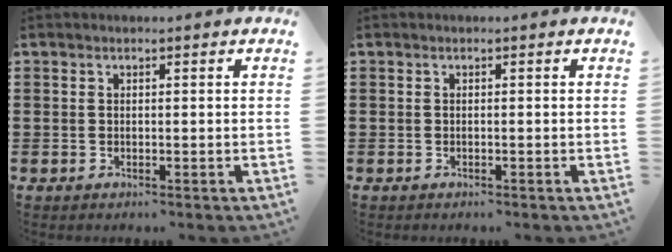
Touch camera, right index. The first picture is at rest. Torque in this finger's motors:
{"motor_torque": [0.31, -0.27, 0.00, 0.02]}